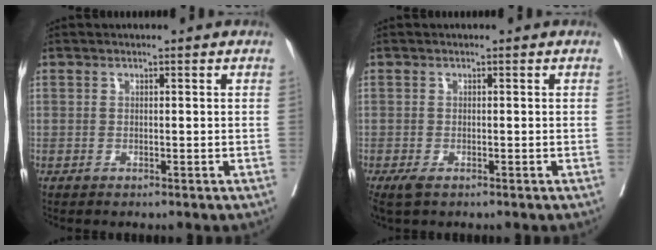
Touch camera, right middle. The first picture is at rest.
{"total": 2.1, "force": [-1.3, 0.8, 1.5], "torque": [-0.033, -0.009, -0.018]}